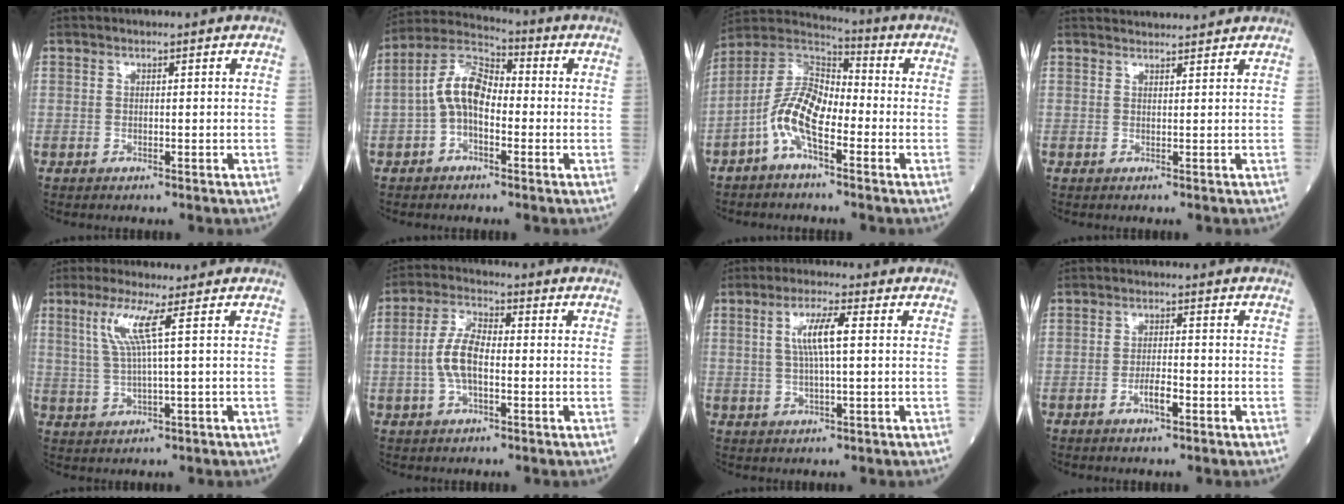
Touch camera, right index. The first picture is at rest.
{"total": 8.3, "force": [-1.1, 4.1, 7.1], "torque": [-0.147, 0.032, -0.029]}
{"total": 9.7, "force": [-3.7, 3.6, 8.2], "torque": [-0.175, 0.023, -0.080]}
{"total": 5.1, "force": [5.0, 0.2, 0.6], "torque": [-0.013, 0.034, 0.064]}
{"total": 5.6, "force": [2.1, -0.7, 5.1], "torque": [-0.109, 0.003, 0.046]}
{"total": 6.7, "force": [-0.9, 2.8, 6.0], "torque": [-0.134, 0.014, -0.021]}
{"total": 5.7, "force": [1.1, 0.4, 5.6], "torque": [-0.108, 0.005, 0.022]}
{"total": 2.9, "force": [-1.4, 0.6, 2.5], "torque": [-0.044, 0.001, -0.024]}